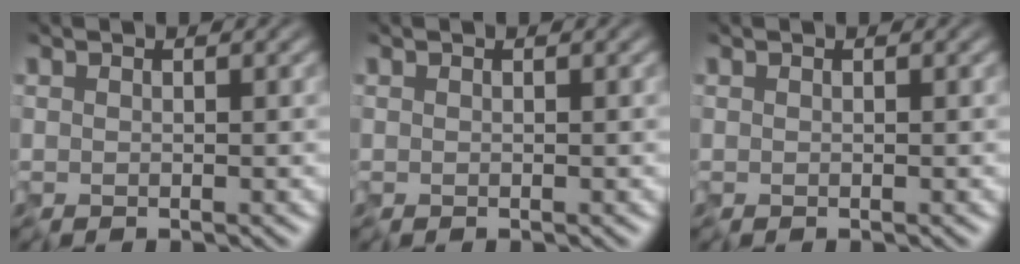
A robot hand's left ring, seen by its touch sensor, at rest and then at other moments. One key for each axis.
{"total": 0.0}
{"total": 0.0}